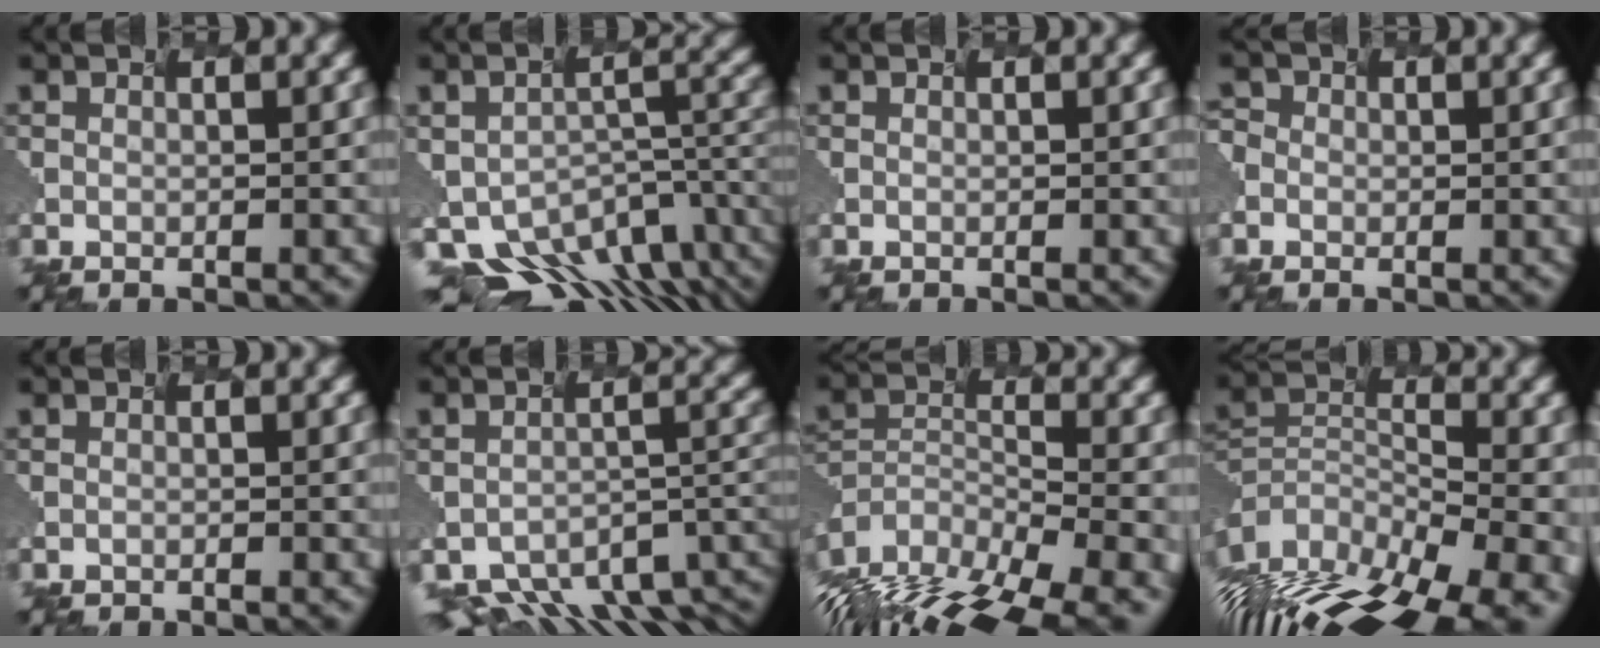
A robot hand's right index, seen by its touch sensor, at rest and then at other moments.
{"total": 8.4, "force": [-6.2, 4.1, 3.9], "torque": [-0.066, -0.016, -0.081]}
{"total": 0.0}
{"total": 1.8, "force": [-1.1, 1.4, 0.4], "torque": [-0.006, 0.002, -0.012]}
{"total": 0.6, "force": [-0.3, 0.3, 0.4], "torque": [0.010, 0.002, -0.005]}
{"total": 8.7, "force": [-7.4, 2.7, 3.6], "torque": [-0.061, -0.009, -0.099]}
{"total": 13.0, "force": [-10.3, 4.6, 6.4], "torque": [-0.119, 0.000, -0.144]}
{"total": 13.8, "force": [-8.5, 6.0, 9.0], "torque": [-0.167, 0.017, -0.112]}